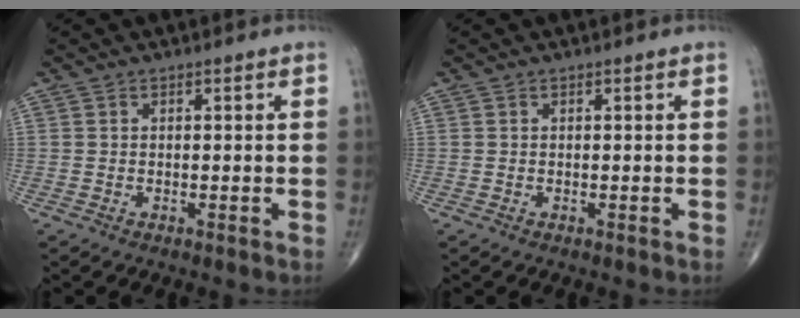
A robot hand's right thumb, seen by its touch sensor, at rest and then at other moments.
{"total": 0.0}